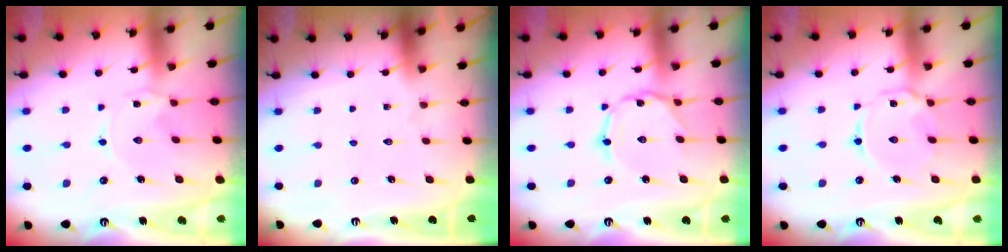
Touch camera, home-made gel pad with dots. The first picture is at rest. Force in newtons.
{"total": 0.0}
{"total": 2.3, "press": 2.3, "slide": 0.3}
{"total": 6.9, "press": 6.9, "slide": 0.5}